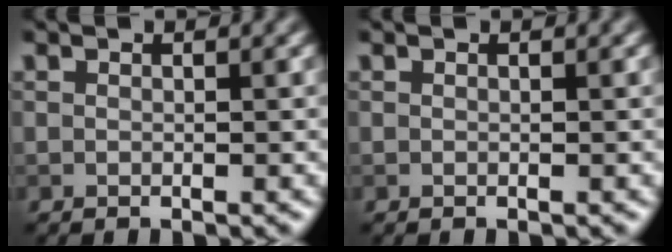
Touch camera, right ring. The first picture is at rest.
{"total": 0.0}